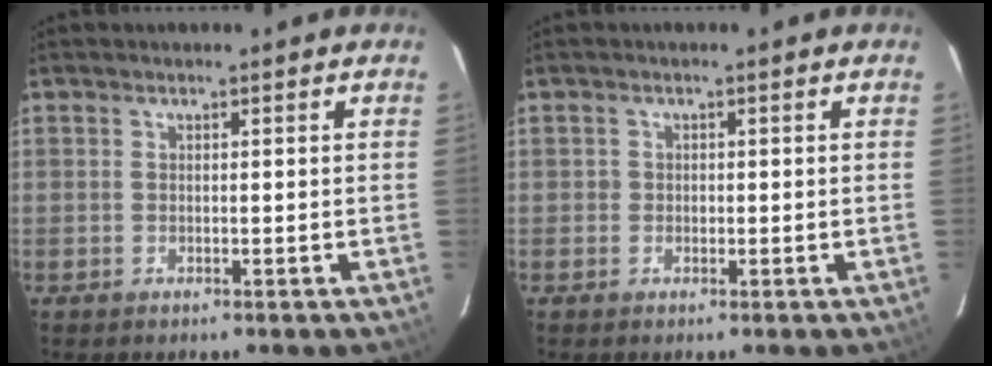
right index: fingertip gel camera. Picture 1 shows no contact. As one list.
[{"total": 1.1, "force": [-0.2, 1.1, 0.1], "torque": [0.000, 0.000, -0.003]}]